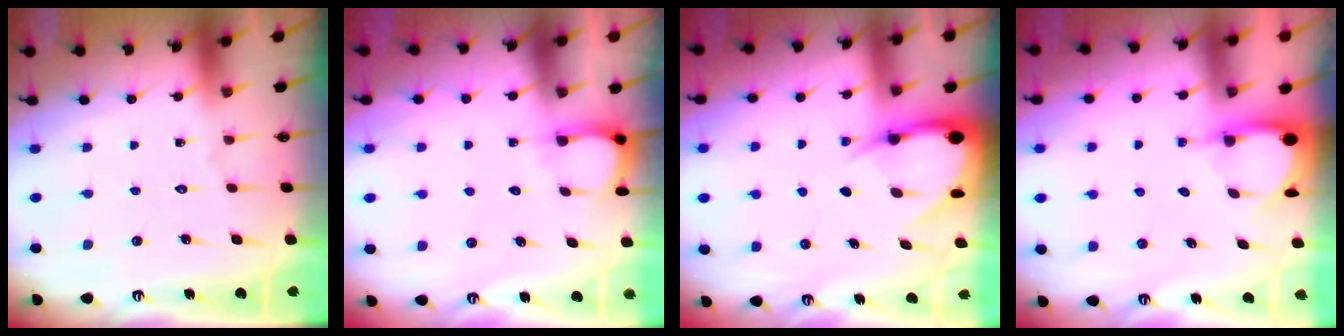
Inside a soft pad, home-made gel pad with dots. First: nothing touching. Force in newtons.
{"total": 3.2, "press": 3.1, "slide": 0.5}
{"total": 5.8, "press": 5.8, "slide": 0.7}
{"total": 3.5, "press": 3.4, "slide": 0.2}